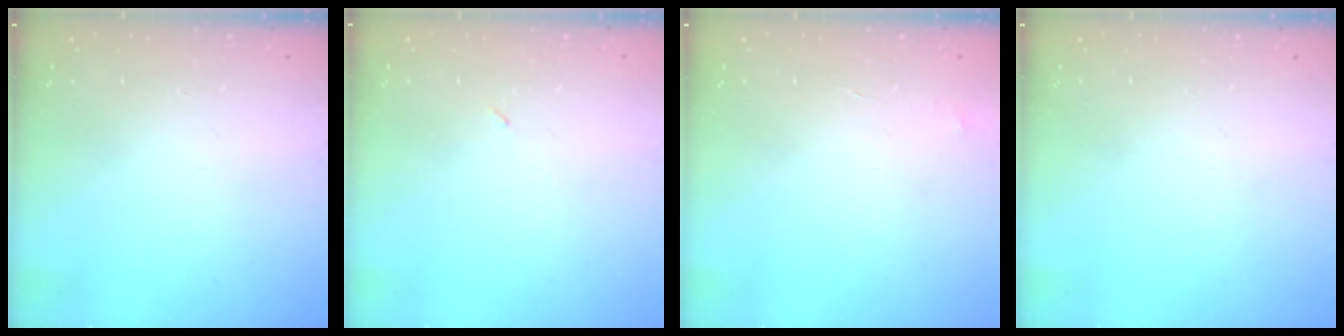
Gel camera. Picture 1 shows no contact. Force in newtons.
{"total": 2.1, "press": 1.9, "slide": 1.0}
{"total": 4.0, "press": 4.0, "slide": 0.2}
{"total": 0.0}